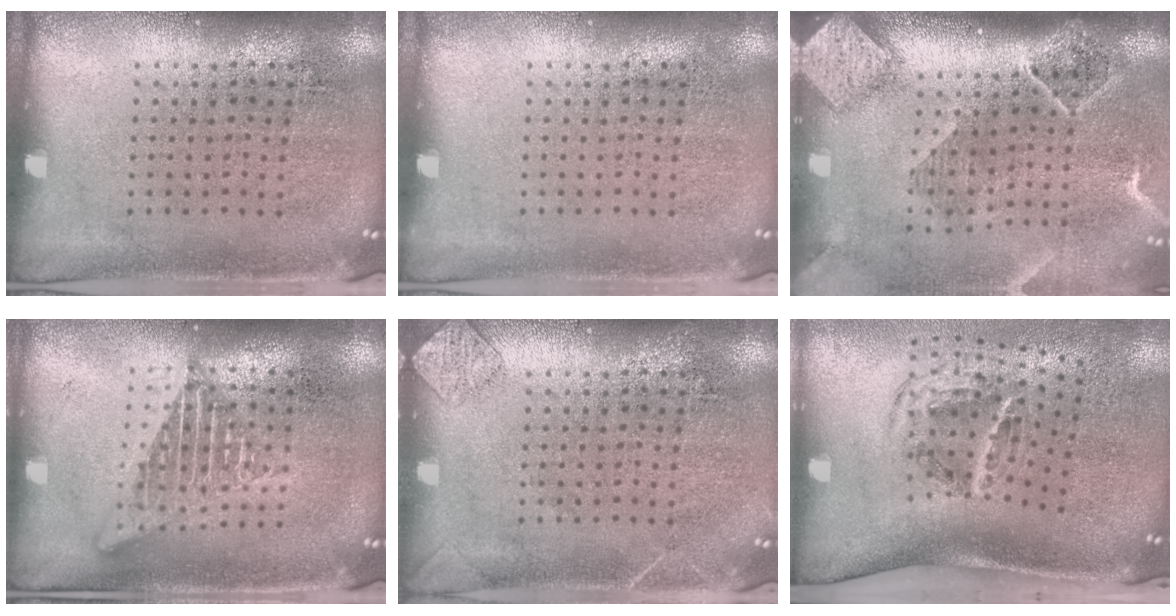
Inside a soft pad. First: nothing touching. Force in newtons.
{"total": 0.0}
{"total": 2.6, "press": 2.0, "slide": 1.6}
{"total": 2.0, "press": 2.0, "slide": 0.2}
{"total": 1.3, "press": 1.3, "slide": 0.1}
{"total": 1.8, "press": 1.1, "slide": 1.5}